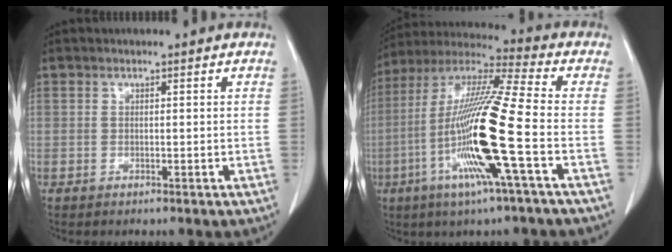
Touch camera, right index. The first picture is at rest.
{"total": 18.2, "force": [-5.0, -0.7, 17.5], "torque": [-0.353, -0.013, -0.107]}